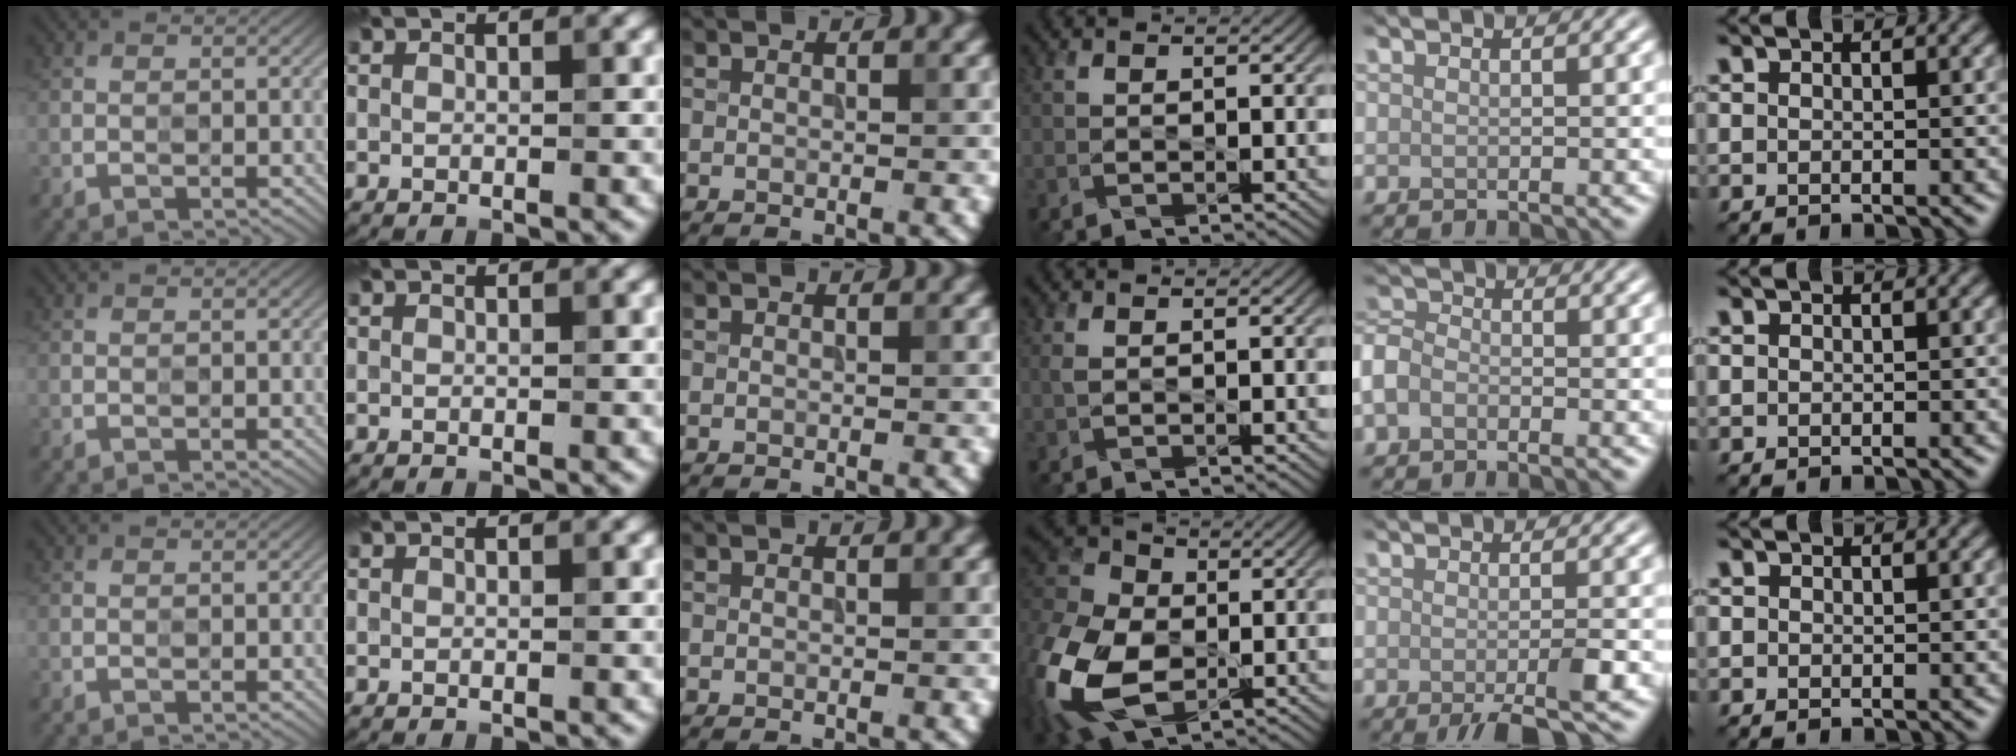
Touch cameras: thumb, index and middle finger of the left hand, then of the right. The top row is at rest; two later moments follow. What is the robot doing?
{"motion": "press", "object": "stopwatch"}